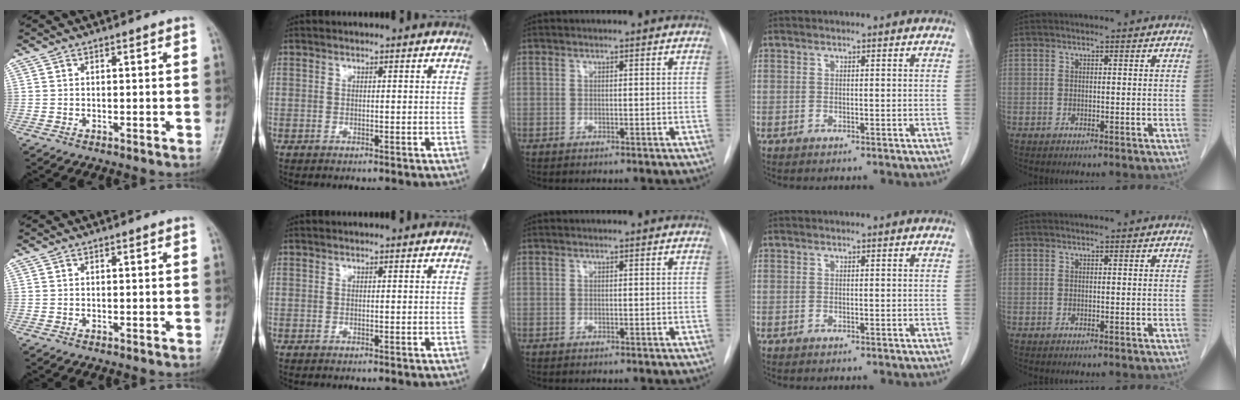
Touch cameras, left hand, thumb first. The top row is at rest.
{}